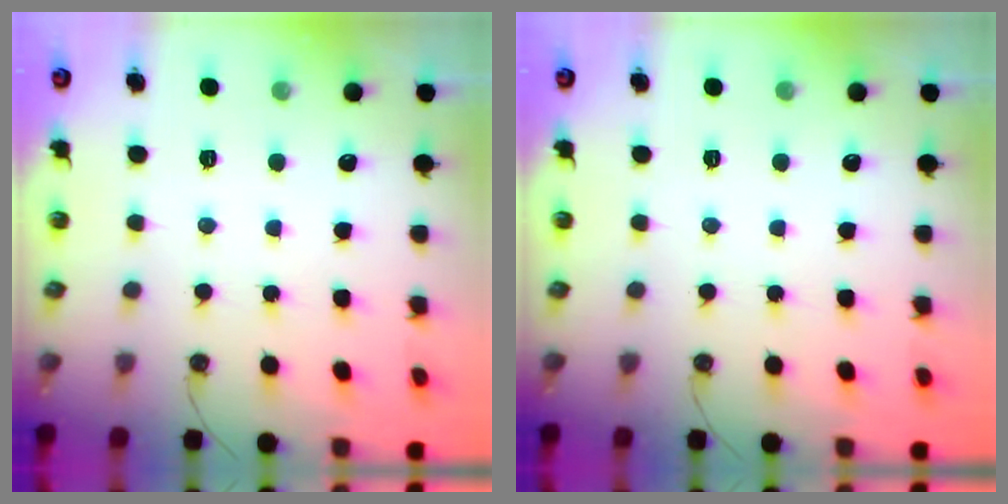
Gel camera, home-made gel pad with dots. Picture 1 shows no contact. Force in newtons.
{"total": 0.0}